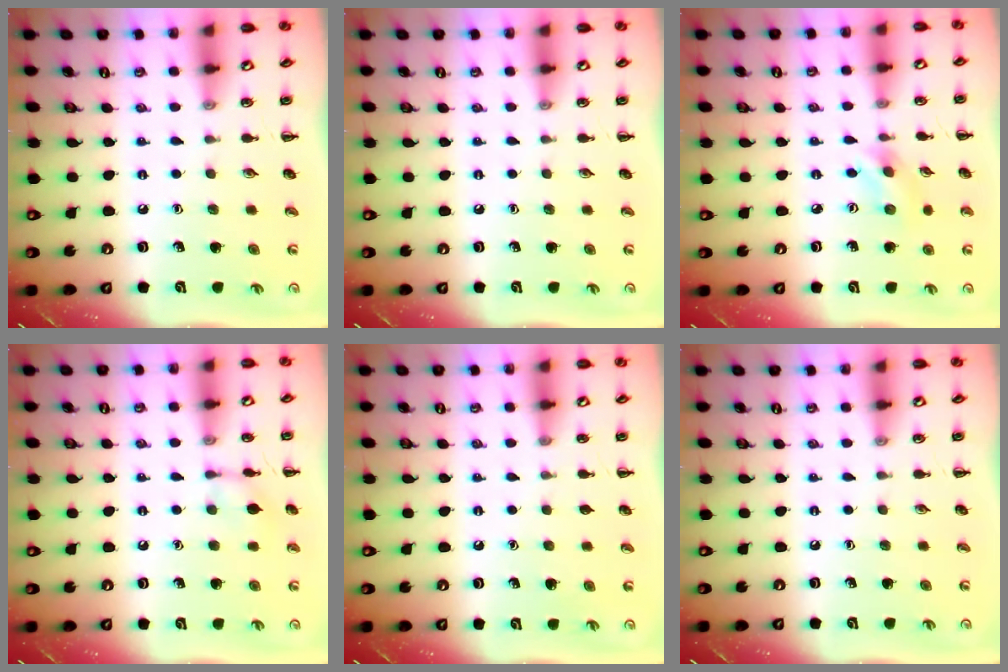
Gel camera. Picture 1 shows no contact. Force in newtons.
{"total": 0.0}
{"total": 2.7, "press": 2.6, "slide": 0.6}
{"total": 7.2, "press": 7.1, "slide": 1.4}
{"total": 0.6, "press": 0.6, "slide": 0.0}
{"total": 0.0}